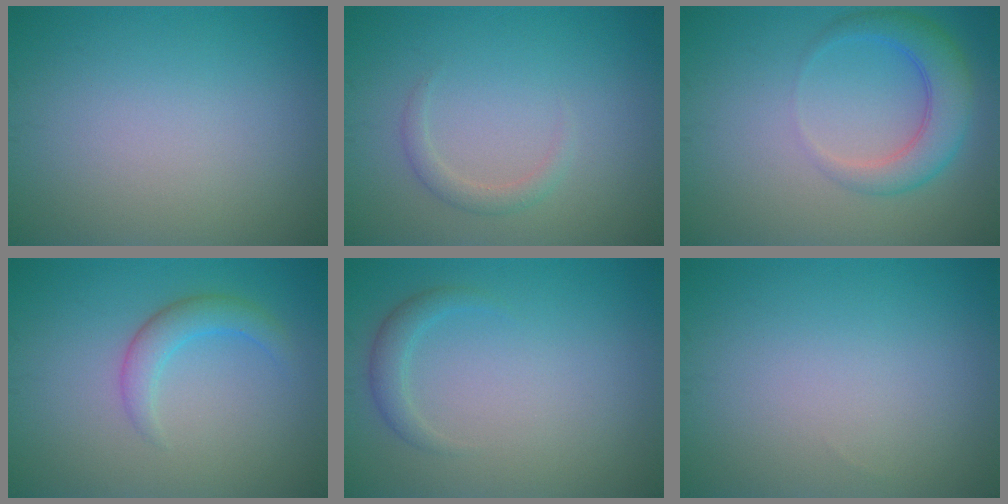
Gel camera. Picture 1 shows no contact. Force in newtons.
{"total": 1.4, "press": 1.4, "slide": 0.1}
{"total": 4.1, "press": 4.1, "slide": 0.2}
{"total": 2.5, "press": 2.5, "slide": 0.0}
{"total": 1.6, "press": 1.6, "slide": 0.1}
{"total": 0.0}